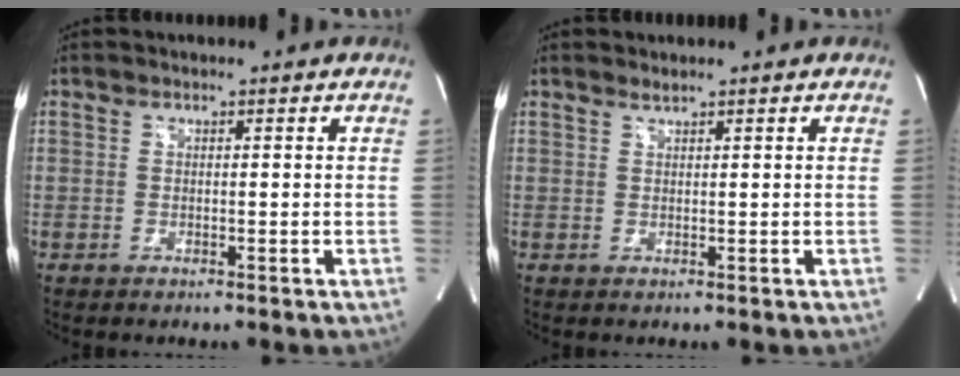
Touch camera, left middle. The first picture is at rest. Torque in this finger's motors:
{"motor_torque": [0.11, 0.07, -0.09, 0.00]}